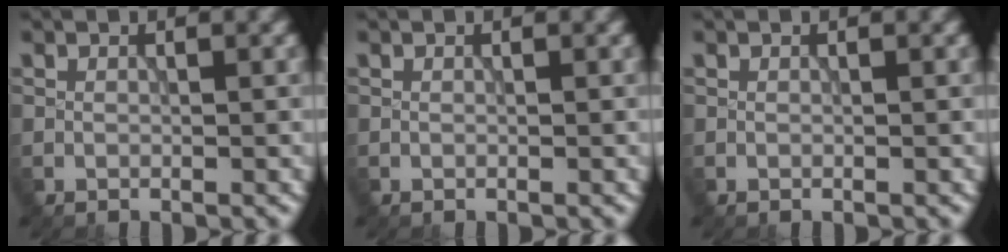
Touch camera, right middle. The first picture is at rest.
{"total": 0.0}
{"total": 0.0}